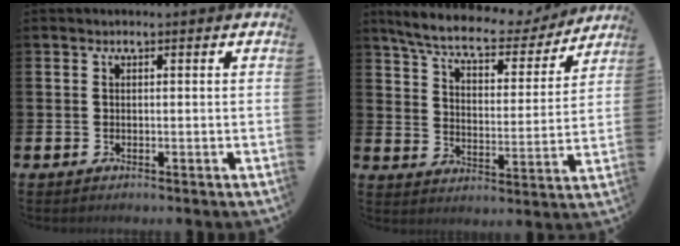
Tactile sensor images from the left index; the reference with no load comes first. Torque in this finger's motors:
{"motor_torque": [1.08, -1.05, 0.45, 0.21]}